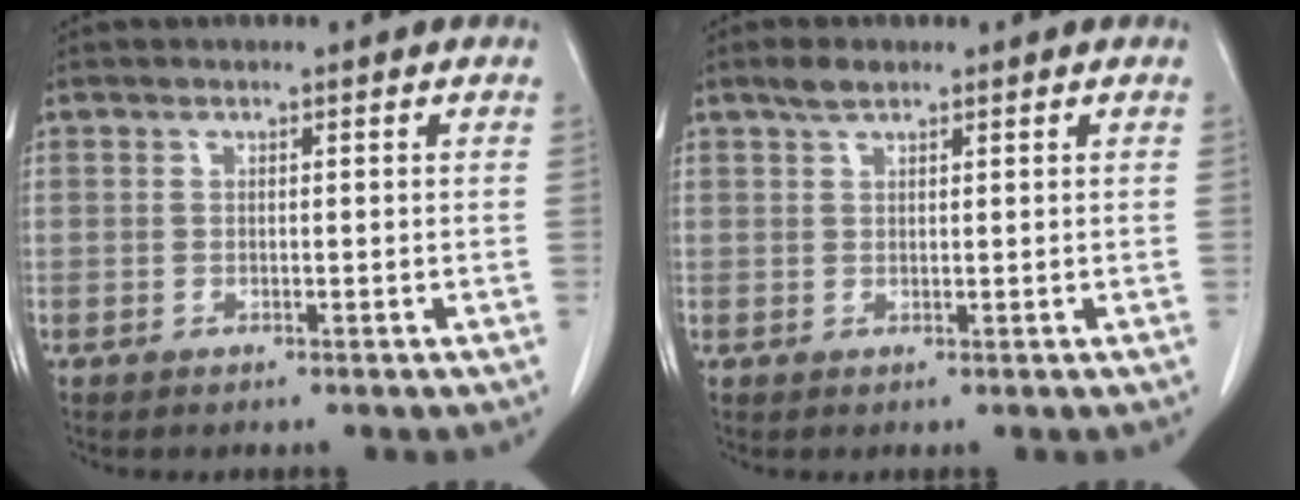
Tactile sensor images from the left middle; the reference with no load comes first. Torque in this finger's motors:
{"motor_torque": [0.53, -0.43, -0.02, 0.00]}